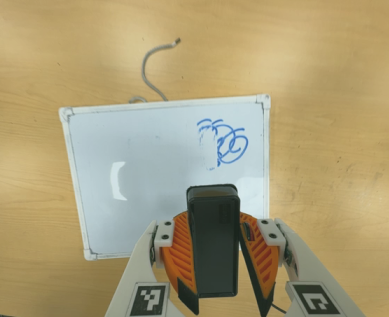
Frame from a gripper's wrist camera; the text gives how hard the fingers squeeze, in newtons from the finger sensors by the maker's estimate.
{"total": 8.9, "left": 9.0, "right": 8.7}